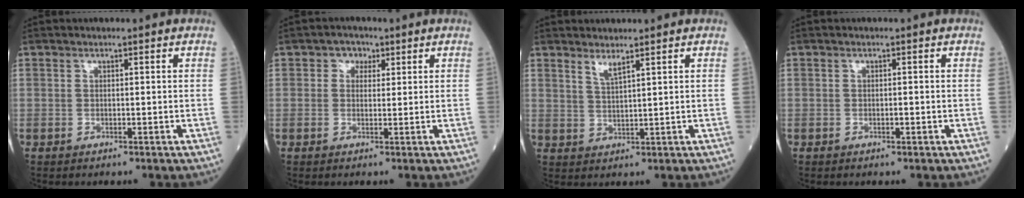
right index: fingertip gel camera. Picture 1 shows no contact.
{"total": 2.2, "force": [0.9, 1.8, 0.8], "torque": [-0.009, 0.007, 0.007]}
{"total": 2.4, "force": [2.0, -0.1, 1.3], "torque": [-0.031, -0.011, 0.047]}
{"total": 0.7, "force": [-0.3, 0.2, 0.6], "torque": [-0.009, 0.001, -0.004]}